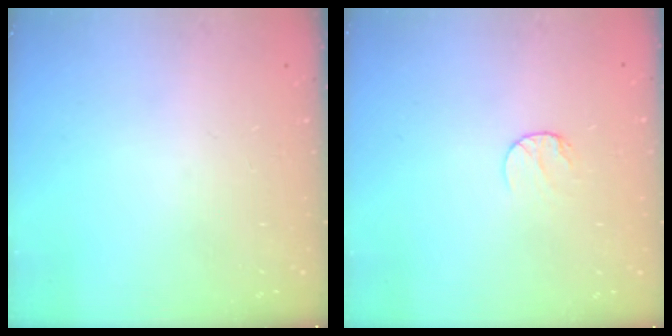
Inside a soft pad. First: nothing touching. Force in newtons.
{"total": 5.9, "press": 5.8, "slide": 0.6}